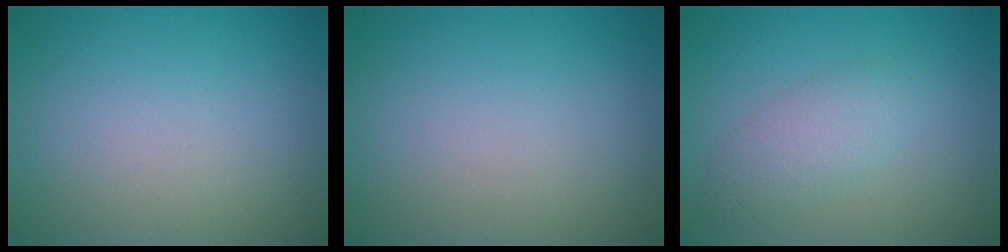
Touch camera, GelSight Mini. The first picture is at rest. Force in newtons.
{"total": 0.0}
{"total": 2.7, "press": 2.7, "slide": 0.0}